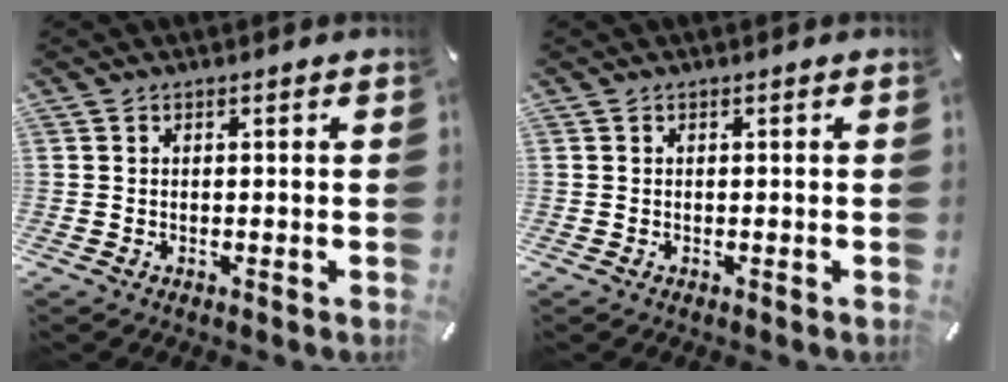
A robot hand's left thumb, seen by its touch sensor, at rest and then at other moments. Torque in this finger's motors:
{"motor_torque": [-0.23, -0.51, 0.04, 0.24, -0.02]}